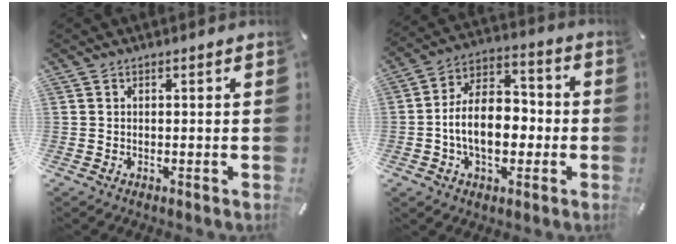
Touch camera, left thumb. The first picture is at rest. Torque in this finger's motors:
{"motor_torque": [1.98, 2.07, 1.59, 0.20, 0.24]}